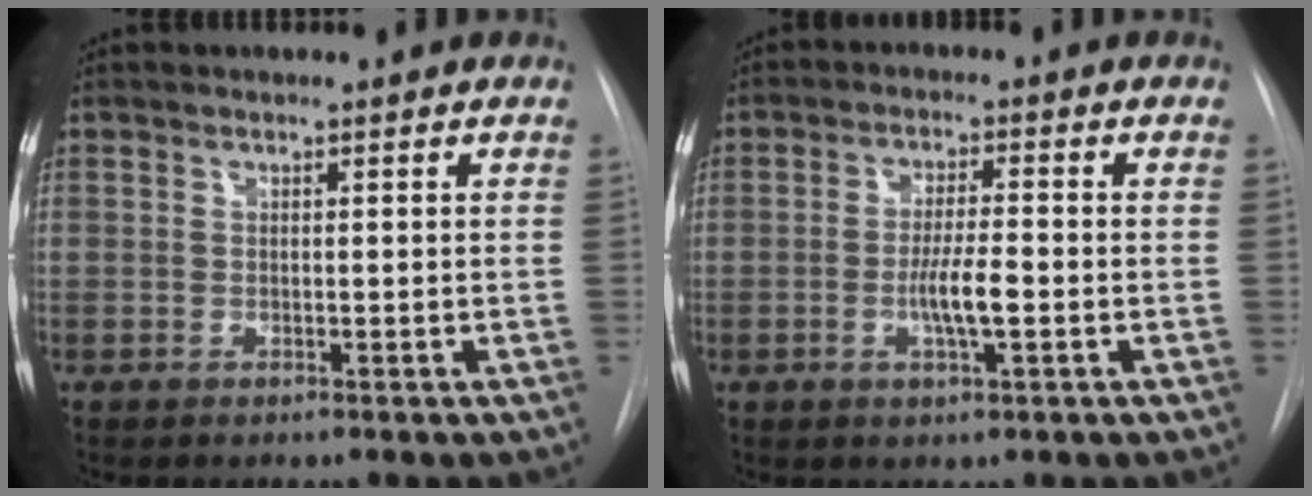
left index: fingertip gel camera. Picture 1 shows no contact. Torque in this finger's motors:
{"motor_torque": [0.71, 0.31, 0.17, 0.05]}